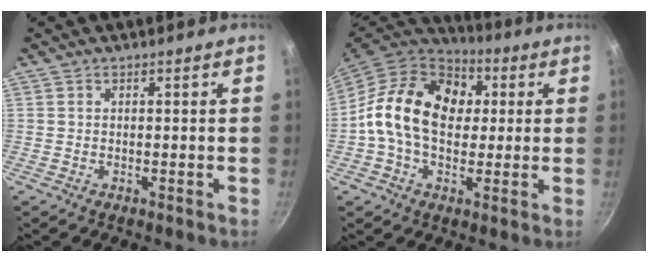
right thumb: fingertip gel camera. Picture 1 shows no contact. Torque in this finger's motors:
{"motor_torque": [0.62, 0.79, 0.87, -0.79, 0.46]}